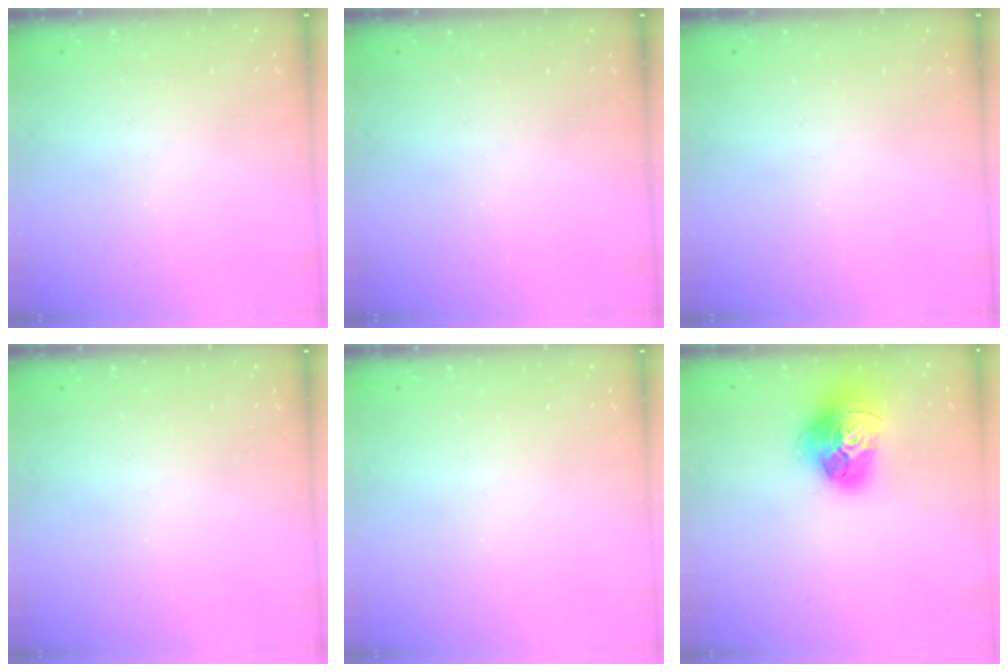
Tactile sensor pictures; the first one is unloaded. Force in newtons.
{"total": 0.0}
{"total": 0.0}
{"total": 0.0}
{"total": 0.0}
{"total": 17.8, "press": 17.8, "slide": 1.6}